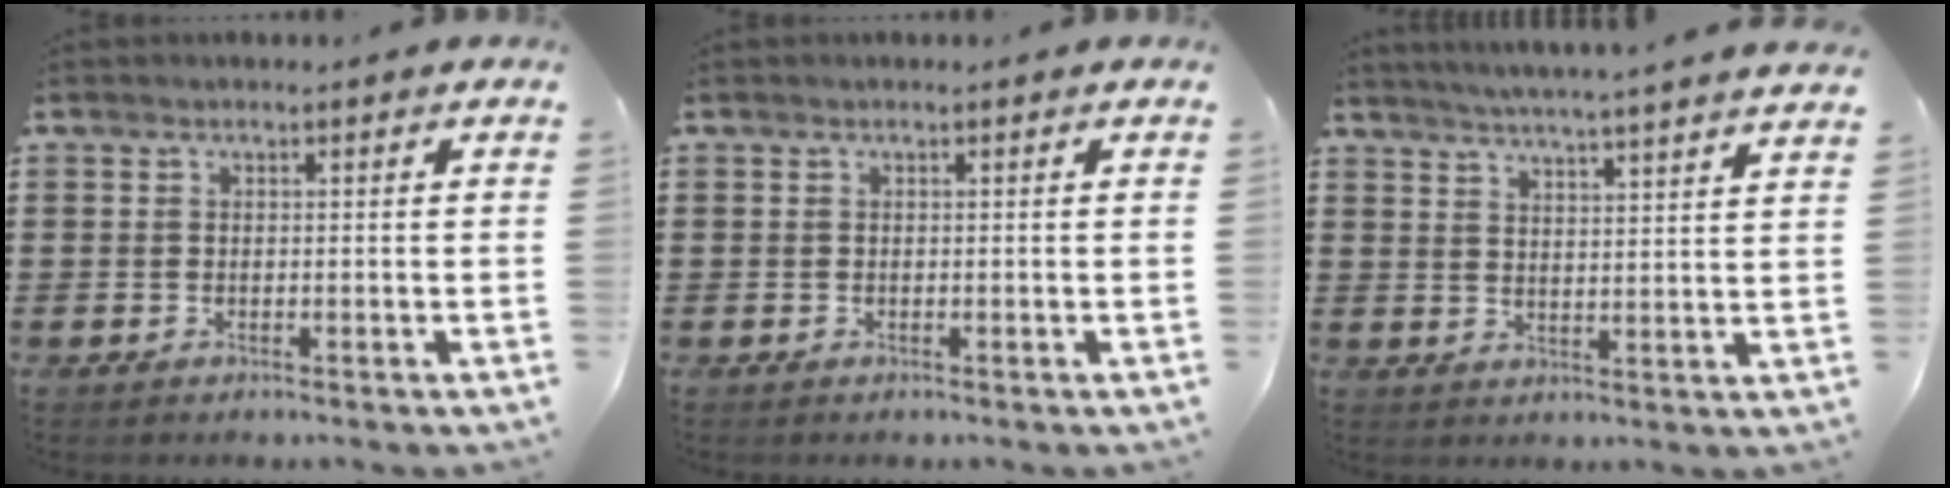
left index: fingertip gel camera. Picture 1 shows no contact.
{"total": 0.0}
{"total": 4.6, "force": [4.3, -1.2, 1.1], "torque": [-0.037, -0.028, 0.072]}